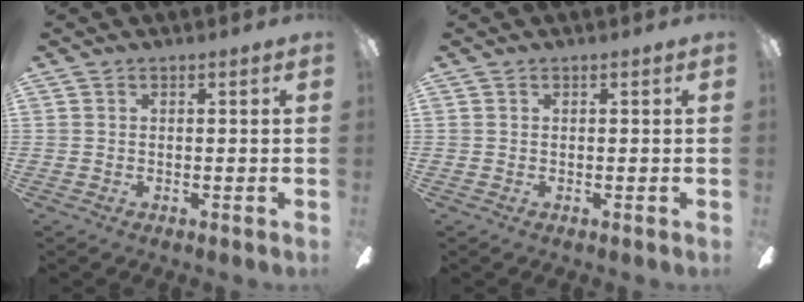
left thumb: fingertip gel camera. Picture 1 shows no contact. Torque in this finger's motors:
{"motor_torque": [0.00, 0.00, -0.02, 0.01, 0.00]}